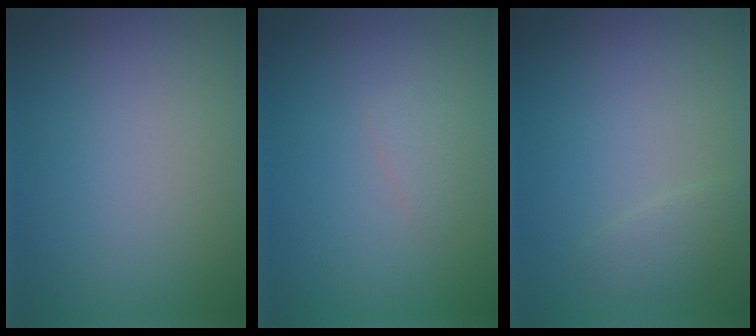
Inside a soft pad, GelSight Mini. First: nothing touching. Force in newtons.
{"total": 0.9, "press": 0.9, "slide": 0.1}
{"total": 1.3, "press": 1.3, "slide": 0.1}